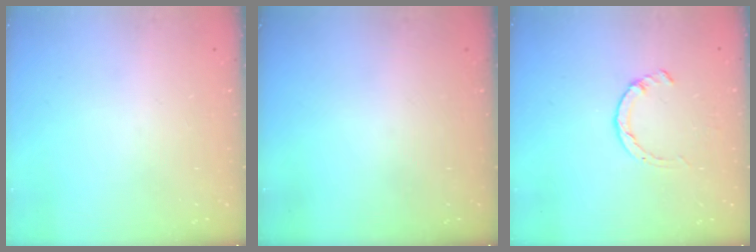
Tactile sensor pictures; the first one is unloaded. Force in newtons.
{"total": 0.0}
{"total": 1.4, "press": 1.3, "slide": 0.3}